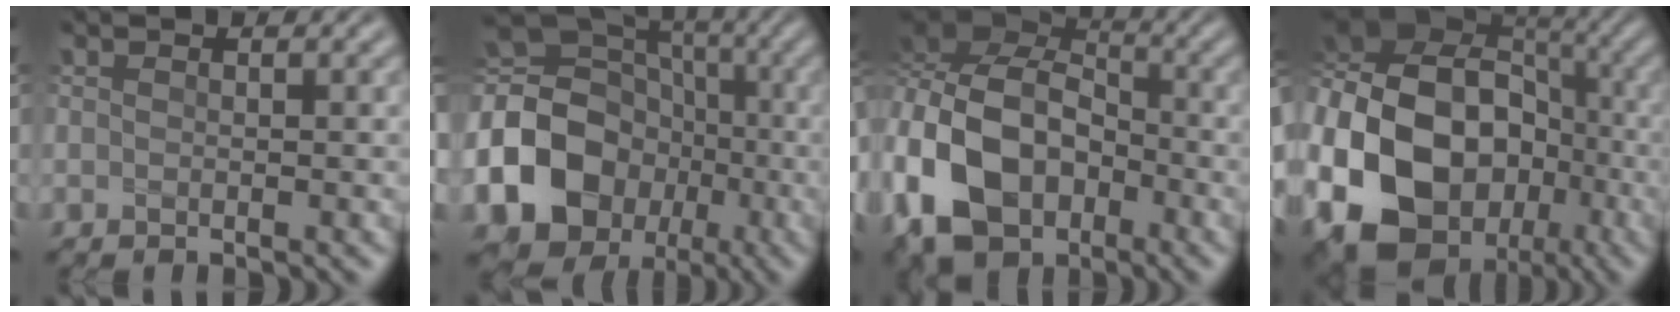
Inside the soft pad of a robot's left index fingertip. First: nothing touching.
{"total": 17.0, "force": [-3.8, 14.2, 8.5], "torque": [-0.196, -0.019, -0.083]}
{"total": 14.6, "force": [-5.0, 10.8, 8.5], "torque": [-0.200, -0.018, -0.104]}
{"total": 21.1, "force": [-4.8, 17.6, 10.6], "torque": [-0.204, -0.011, -0.116]}